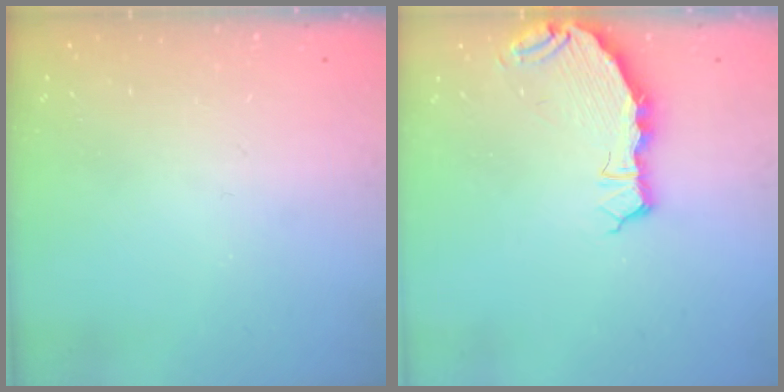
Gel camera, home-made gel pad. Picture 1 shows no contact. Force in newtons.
{"total": 6.9, "press": 5.2, "slide": 4.5}